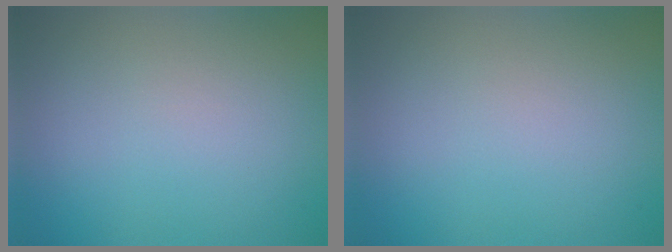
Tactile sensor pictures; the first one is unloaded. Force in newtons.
{"total": 0.0}